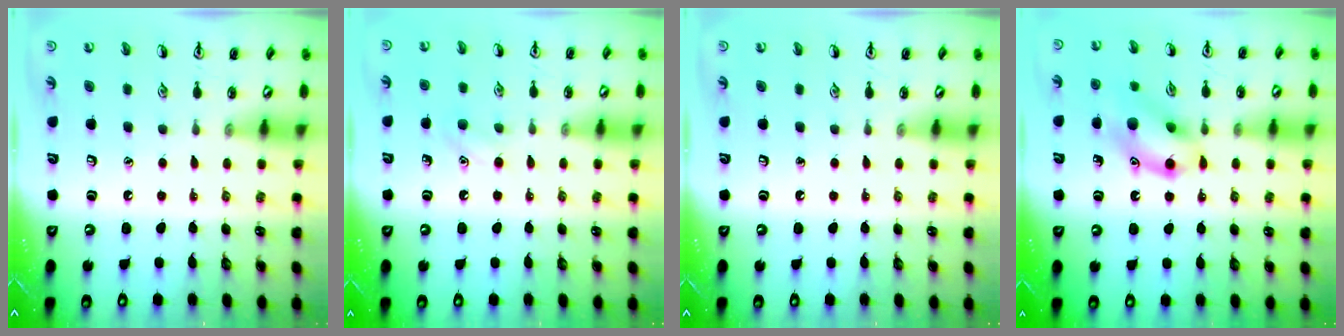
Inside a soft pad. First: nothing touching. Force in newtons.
{"total": 6.2, "press": 5.9, "slide": 2.1}
{"total": 0.0}
{"total": 12.0, "press": 11.9, "slide": 1.2}